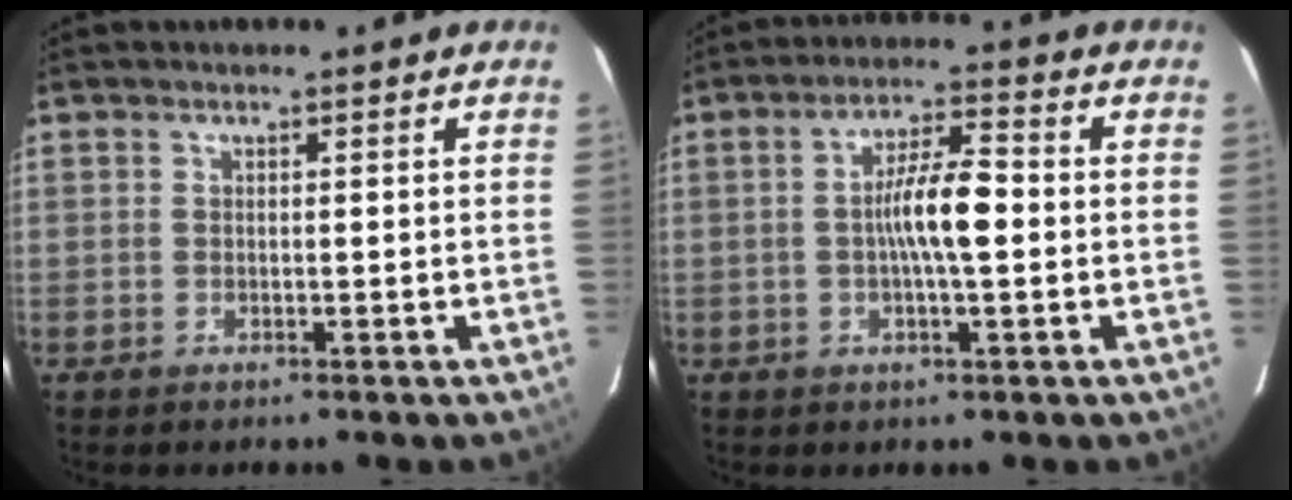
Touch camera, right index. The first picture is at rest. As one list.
[{"total": 7.7, "force": [-0.4, 1.1, 7.6], "torque": [-0.140, 0.012, -0.012]}]